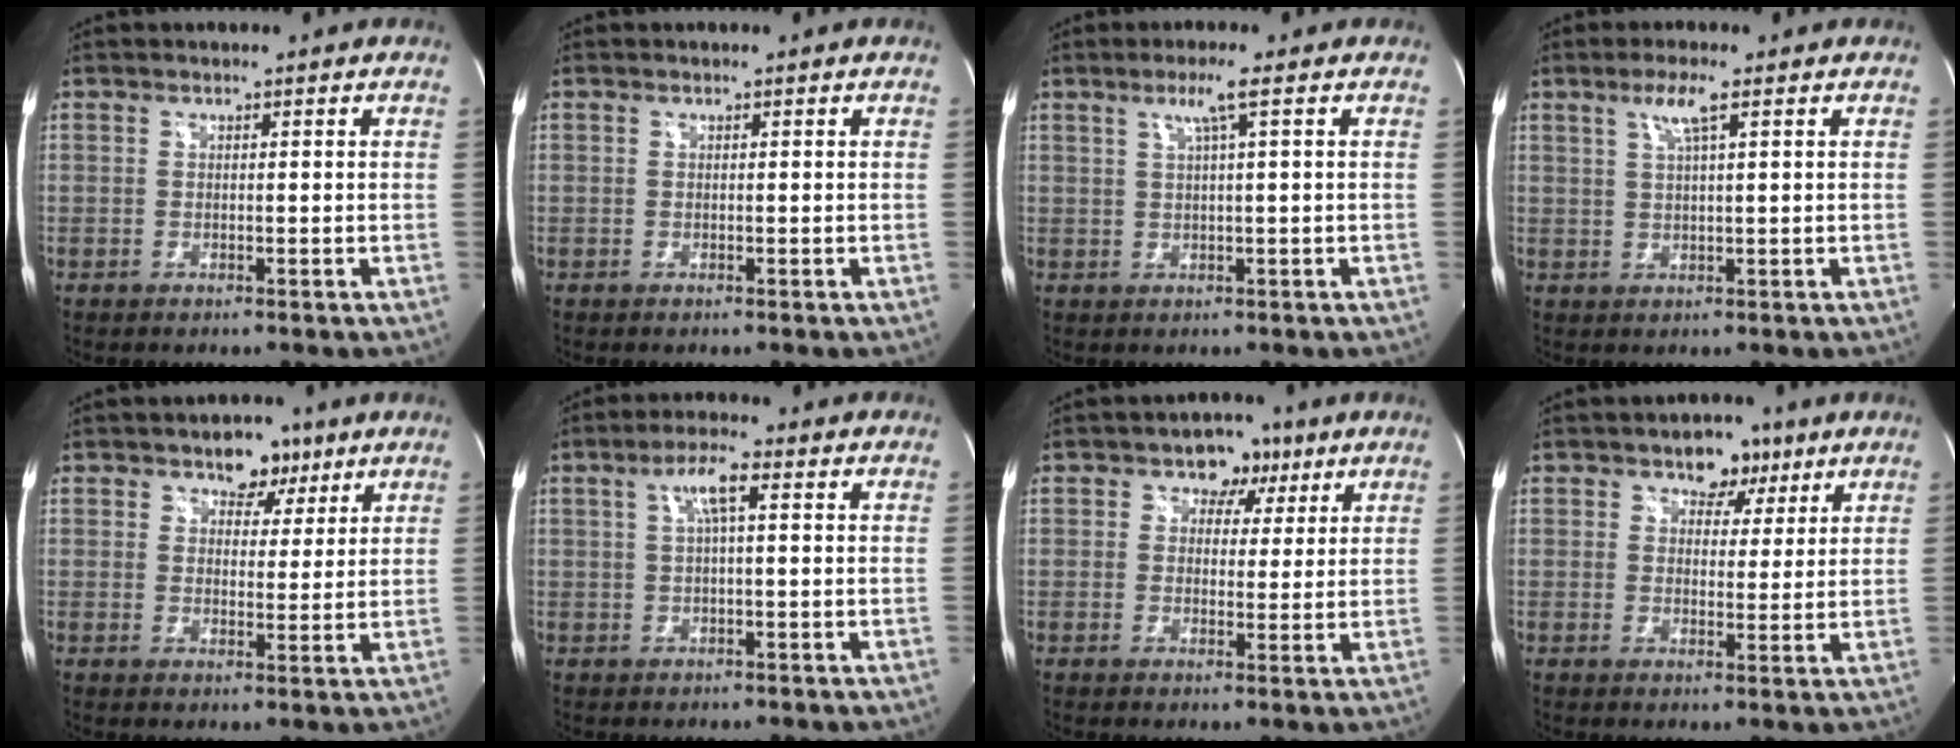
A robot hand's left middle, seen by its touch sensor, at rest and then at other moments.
{"total": 0.6, "force": [-0.2, -0.3, -0.4], "torque": [0.012, -0.004, -0.004]}
{"total": 3.3, "force": [1.5, -0.7, 2.9], "torque": [-0.059, 0.001, 0.030]}
{"total": 3.7, "force": [1.9, -0.1, 3.2], "torque": [-0.068, 0.001, 0.038]}
{"total": 5.0, "force": [3.2, 3.2, 2.1], "torque": [-0.020, 0.007, 0.048]}
{"total": 4.5, "force": [1.3, 0.5, 4.3], "torque": [-0.083, 0.012, 0.025]}
{"total": 4.9, "force": [2.5, 3.7, 2.1], "torque": [-0.019, 0.013, 0.034]}
{"total": 5.1, "force": [3.1, 3.4, 2.2], "torque": [-0.021, 0.009, 0.044]}